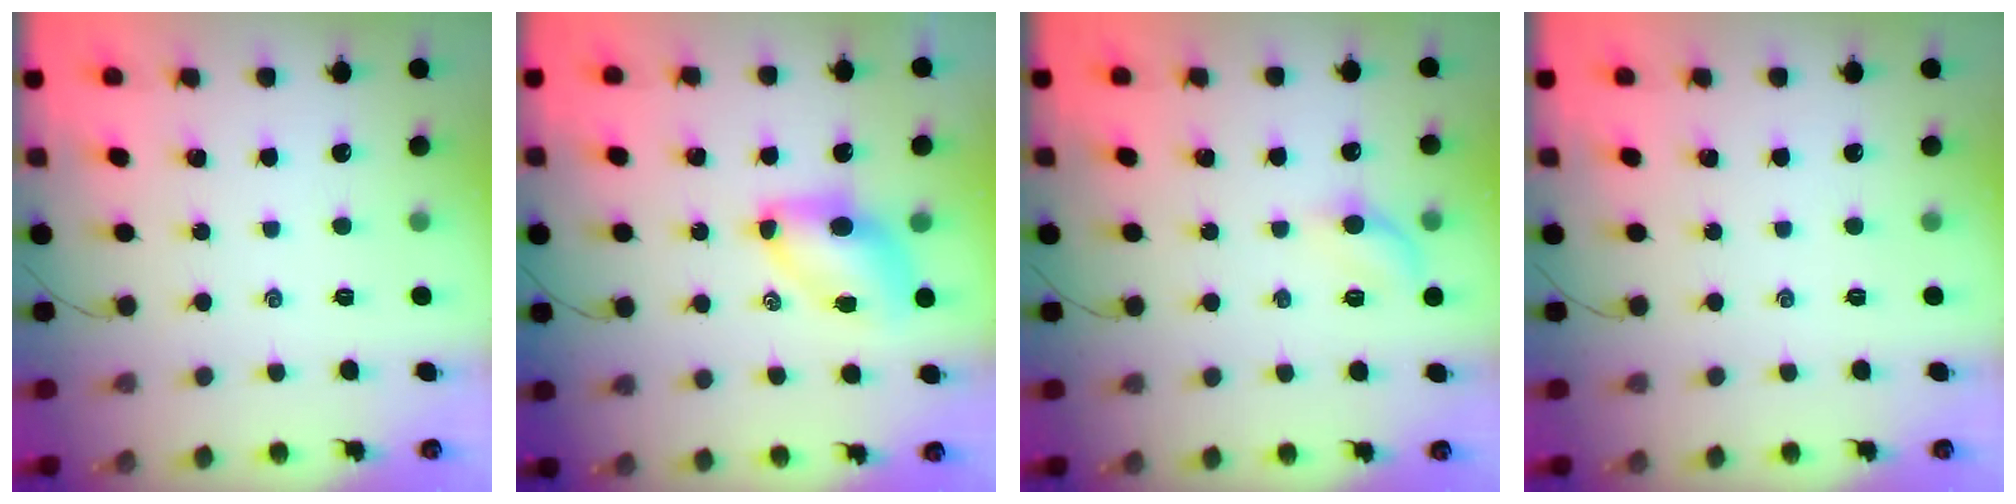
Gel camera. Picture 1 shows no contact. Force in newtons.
{"total": 7.3, "press": 7.2, "slide": 1.3}
{"total": 6.2, "press": 6.1, "slide": 0.9}
{"total": 0.0}